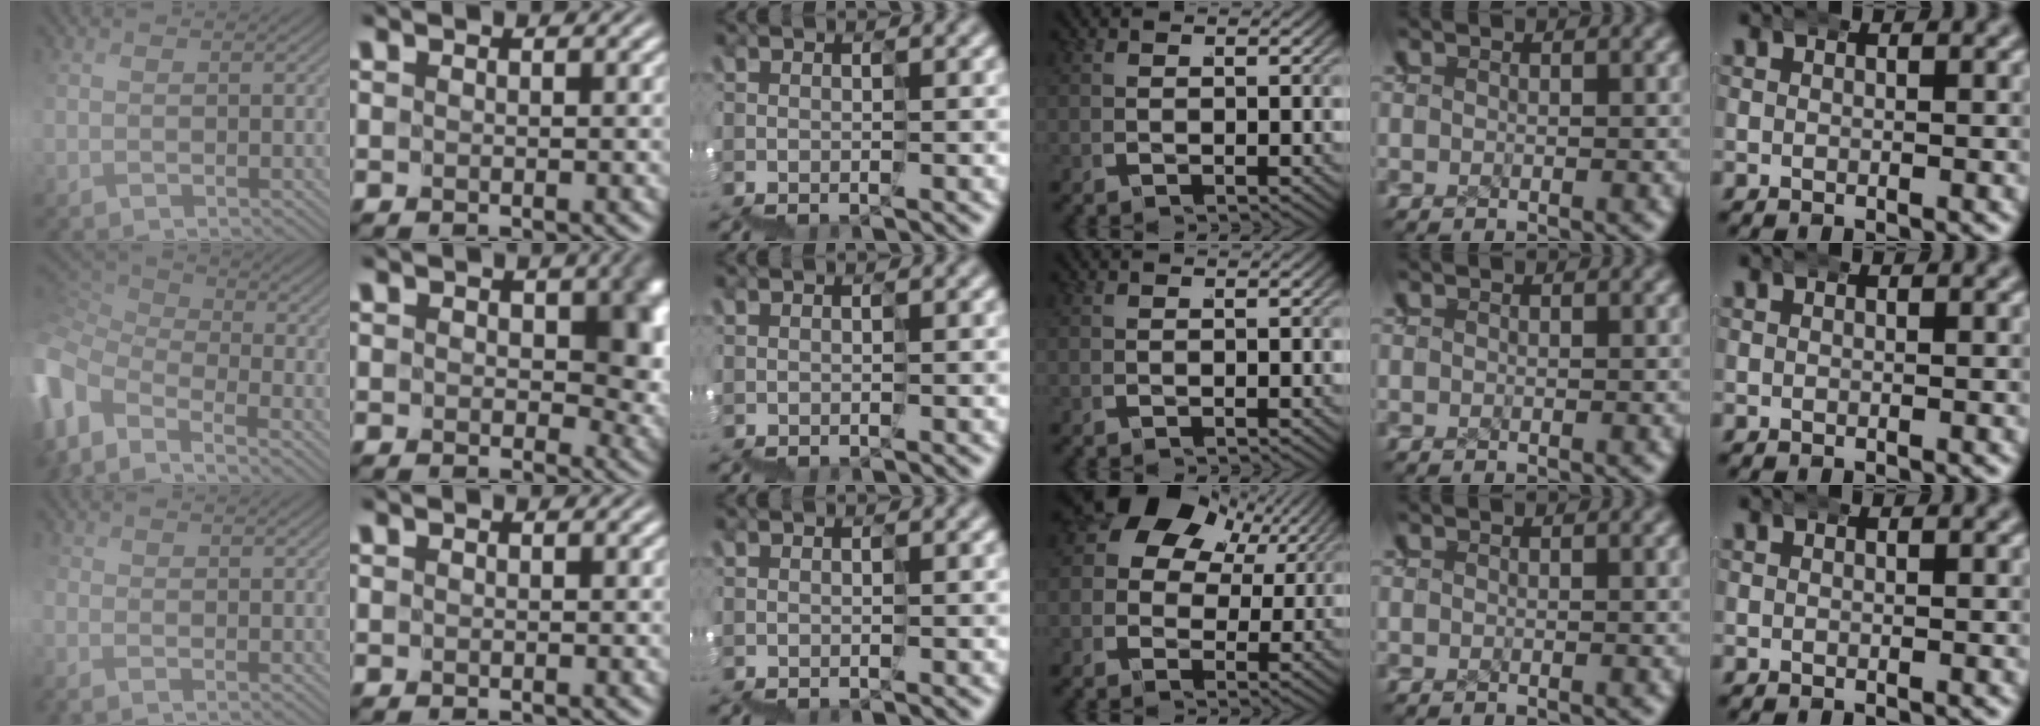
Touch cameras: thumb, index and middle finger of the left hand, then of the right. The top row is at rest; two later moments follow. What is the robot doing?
{"motion": "wrap", "object": "ethernet cable"}